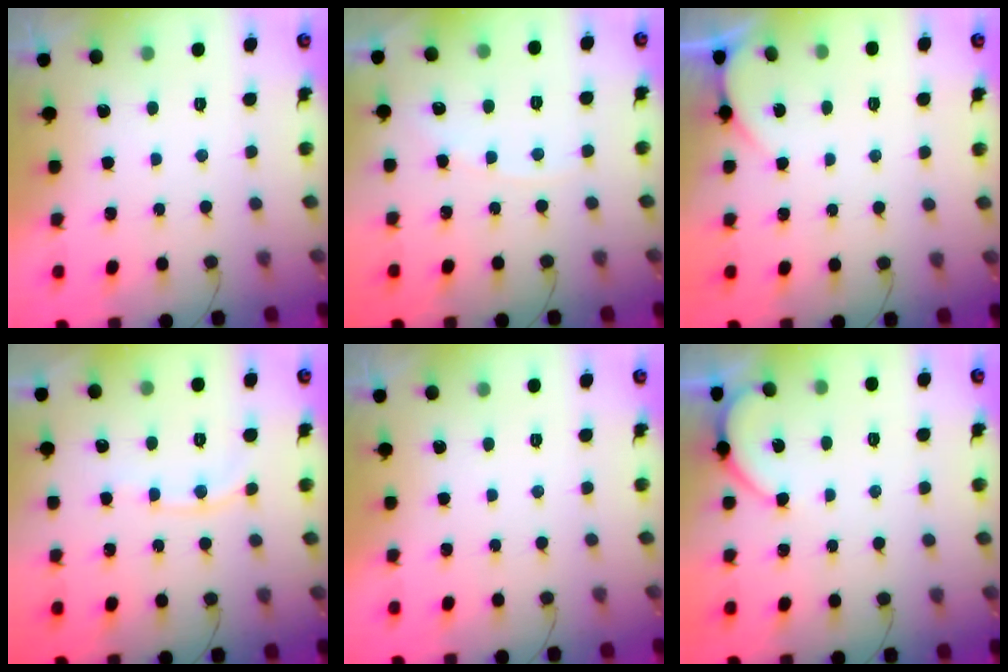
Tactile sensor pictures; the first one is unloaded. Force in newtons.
{"total": 2.4, "press": 2.4, "slide": 0.4}
{"total": 2.4, "press": 2.4, "slide": 0.3}
{"total": 5.7, "press": 5.6, "slide": 0.8}
{"total": 0.0}
{"total": 4.2, "press": 4.2, "slide": 0.5}